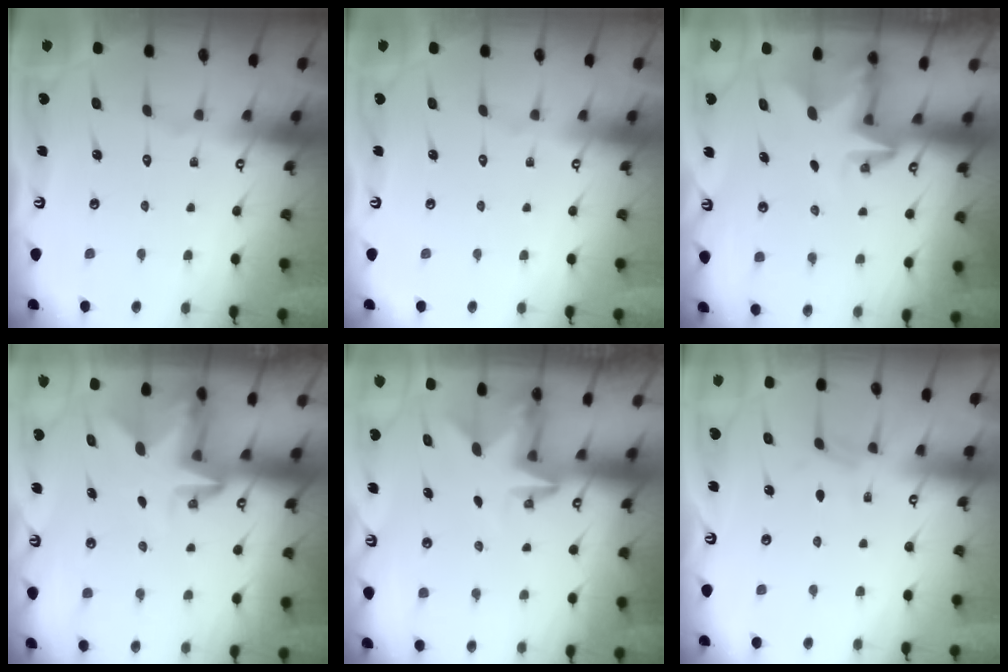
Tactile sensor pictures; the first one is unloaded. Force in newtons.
{"total": 0.0}
{"total": 2.8, "press": 2.8, "slide": 0.2}
{"total": 3.0, "press": 2.9, "slide": 0.5}
{"total": 2.4, "press": 2.3, "slide": 0.4}
{"total": 4.1, "press": 4.0, "slide": 0.5}